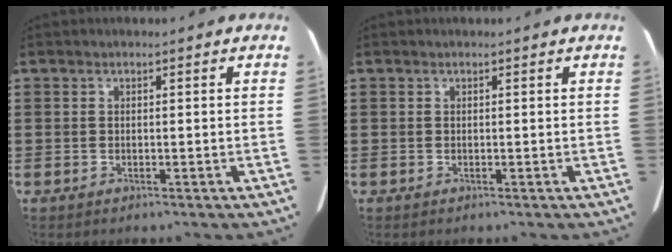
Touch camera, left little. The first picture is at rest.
{"total": 0.0}